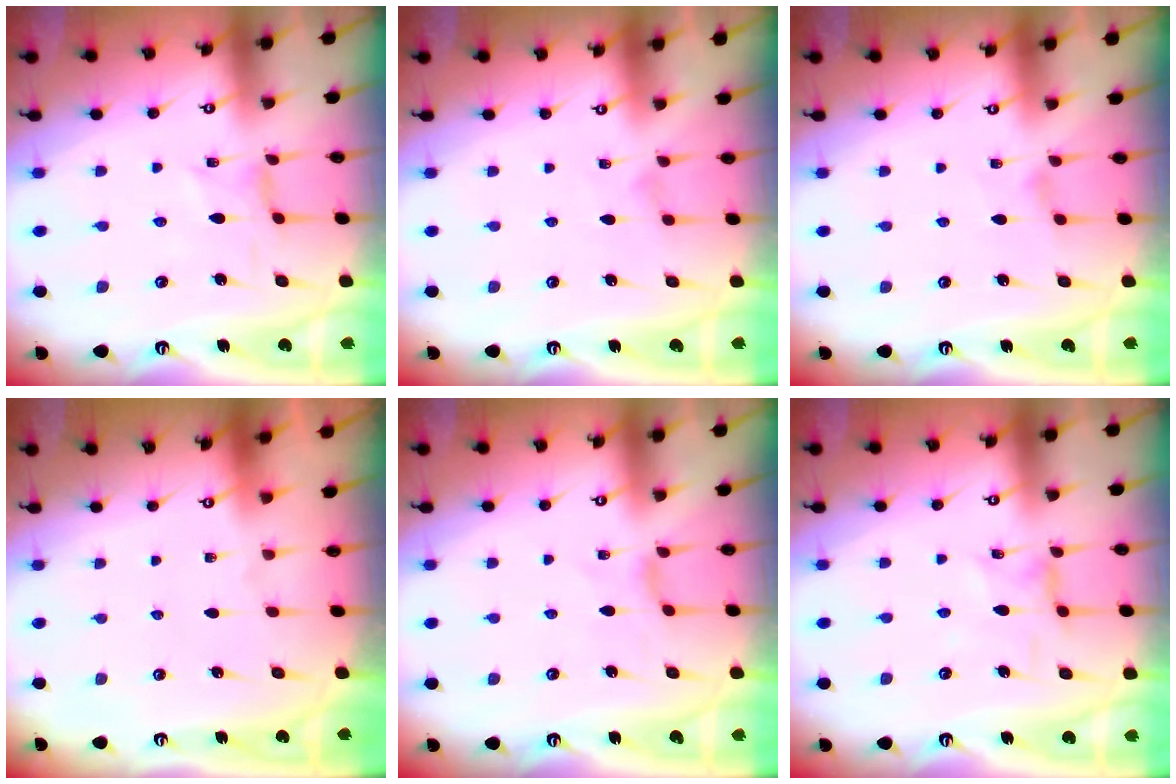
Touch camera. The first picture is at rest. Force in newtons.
{"total": 0.0}
{"total": 1.5, "press": 1.4, "slide": 0.4}
{"total": 0.0}
{"total": 0.0}
{"total": 1.3, "press": 1.3, "slide": 0.2}